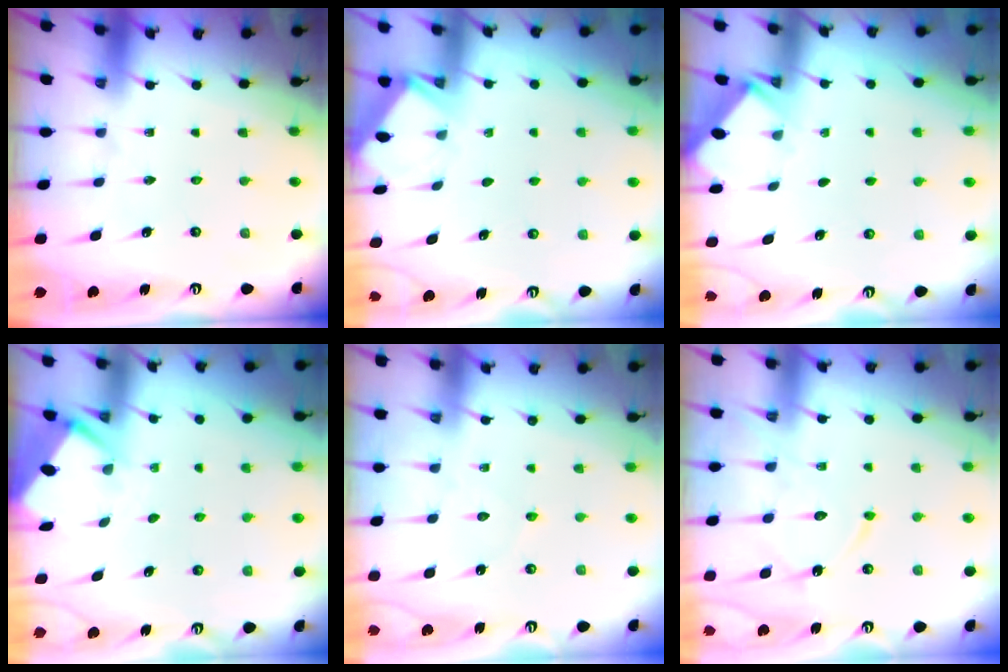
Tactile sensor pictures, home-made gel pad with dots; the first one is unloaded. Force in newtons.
{"total": 1.7, "press": 1.6, "slide": 0.2}
{"total": 2.5, "press": 2.4, "slide": 0.4}
{"total": 2.6, "press": 2.6, "slide": 0.3}
{"total": 2.3, "press": 2.3, "slide": 0.3}
{"total": 11.6, "press": 11.5, "slide": 1.0}